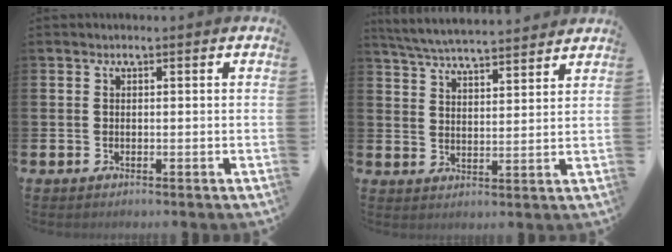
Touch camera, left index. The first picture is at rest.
{"total": 5.6, "force": [5.5, 0.1, 1.1], "torque": [-0.047, -0.032, 0.099]}